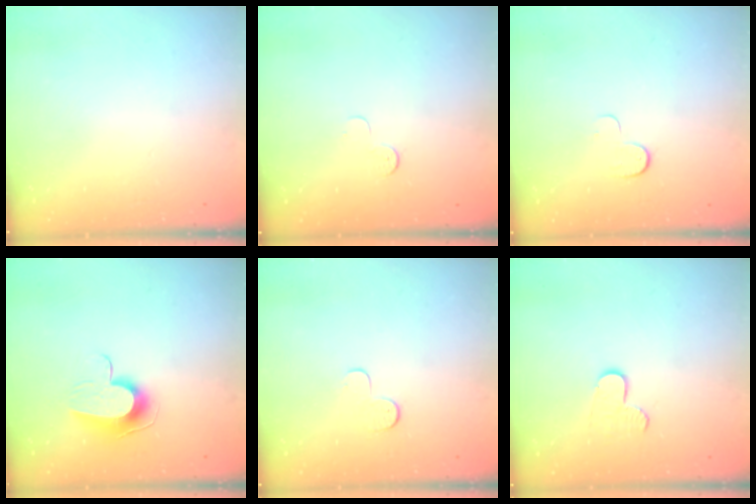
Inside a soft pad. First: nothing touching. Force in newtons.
{"total": 3.2, "press": 3.2, "slide": 0.4}
{"total": 4.8, "press": 4.8, "slide": 0.4}
{"total": 9.6, "press": 9.6, "slide": 0.5}
{"total": 4.8, "press": 4.8, "slide": 0.5}
{"total": 6.6, "press": 6.6, "slide": 0.6}